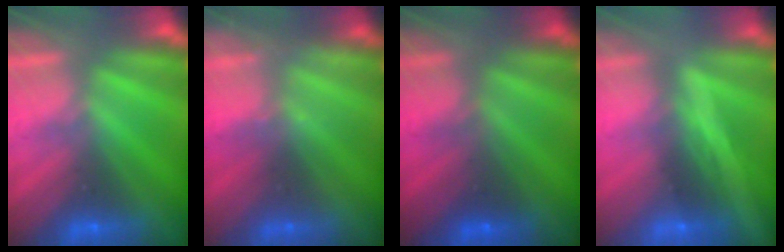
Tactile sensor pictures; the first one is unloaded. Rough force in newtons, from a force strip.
{"total": 2.3}
{"total": 1.9}
{"total": 1.9}